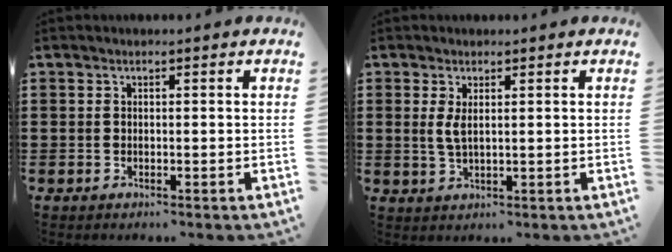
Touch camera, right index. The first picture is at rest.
{"total": 2.5, "force": [0.7, 0.8, 2.3], "torque": [-0.047, 0.002, 0.012]}